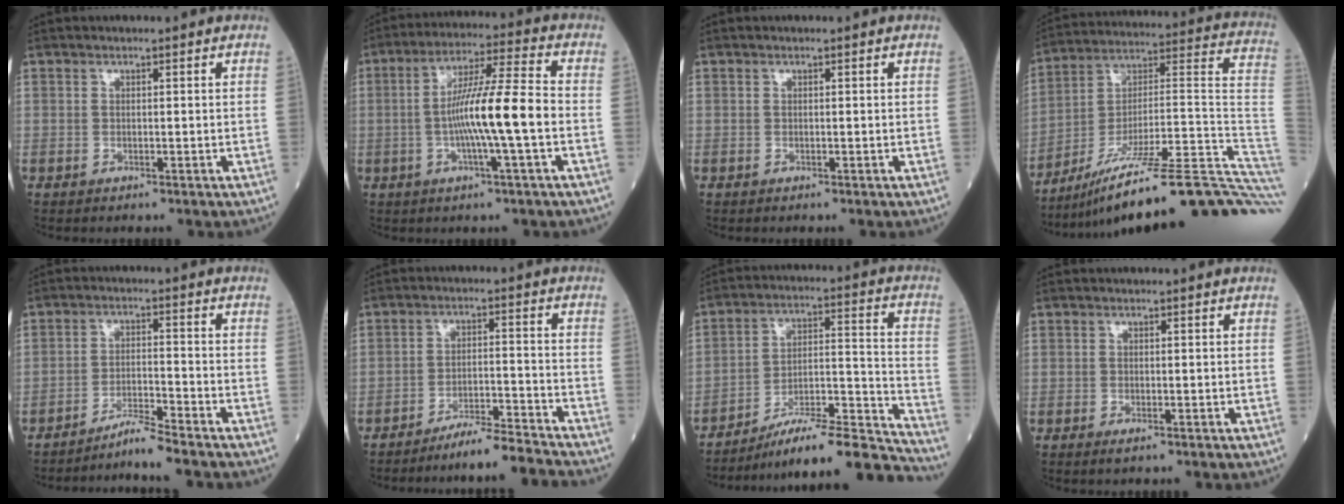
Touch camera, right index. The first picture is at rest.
{"total": 11.4, "force": [-1.8, -0.4, 11.2], "torque": [-0.201, 0.008, -0.039]}
{"total": 0.0}
{"total": 29.5, "force": [-21.6, 1.4, 20.1], "torque": [-0.188, 0.021, -0.329]}
{"total": 4.6, "force": [-4.3, -1.4, 1.2], "torque": [-0.022, -0.019, -0.078]}
{"total": 7.6, "force": [-7.1, -2.2, 1.5], "torque": [-0.014, -0.005, -0.125]}
{"total": 18.0, "force": [-16.6, 0.0, 6.9], "torque": [-0.095, 0.029, -0.266]}
{"total": 1.0, "force": [-0.5, 0.2, 0.8], "torque": [-0.015, -0.004, -0.007]}